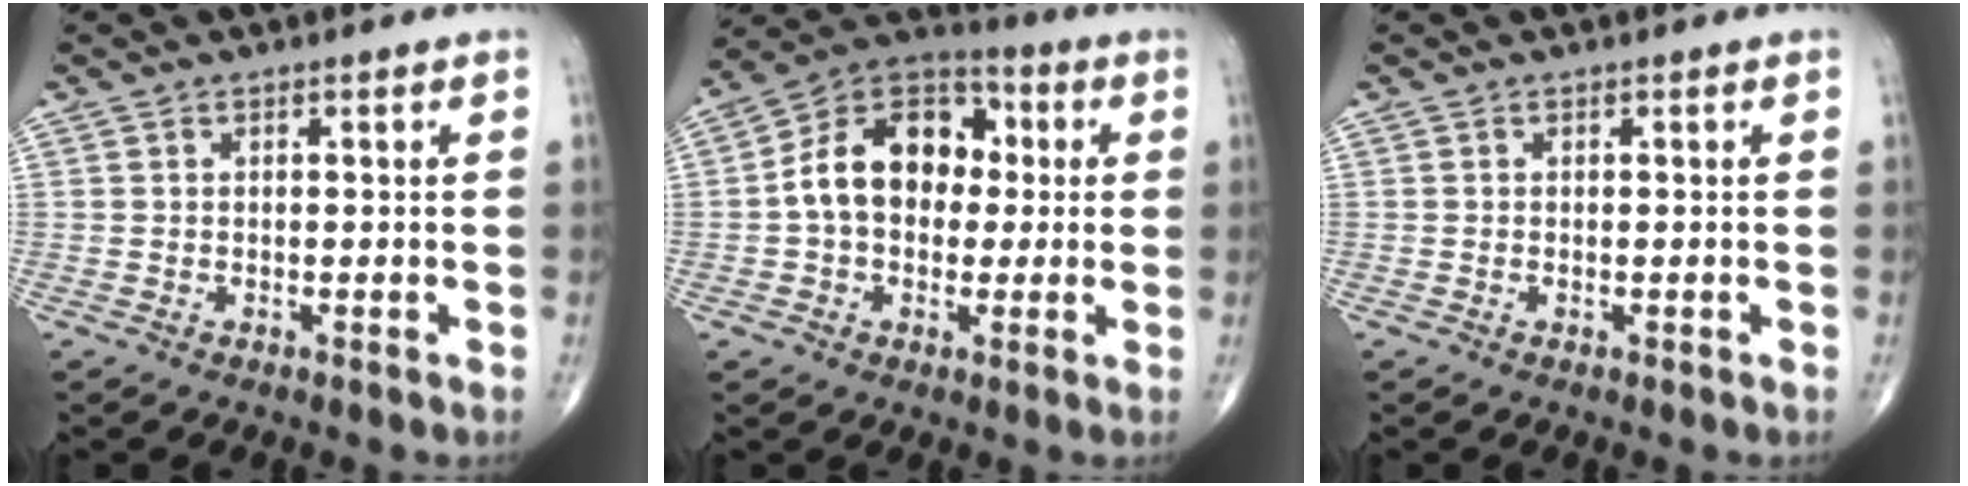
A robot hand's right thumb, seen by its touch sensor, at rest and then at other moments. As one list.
[{"total": 15.1, "force": [0.8, 10.9, 10.5], "torque": [-0.143, 0.035, 0.001]}, {"total": 0.0}]